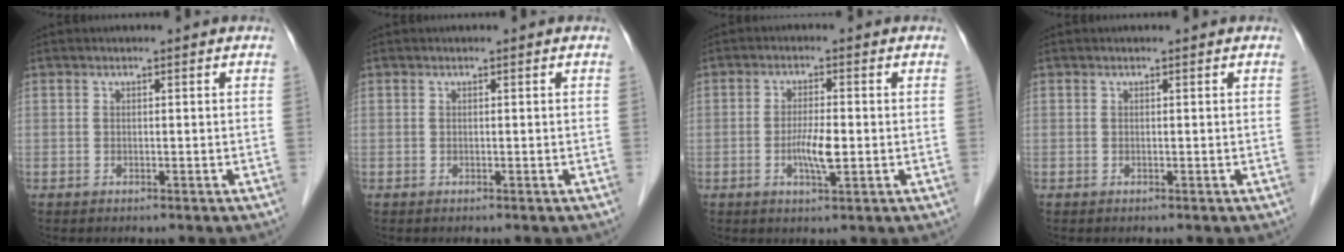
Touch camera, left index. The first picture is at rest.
{"total": 0.0}
{"total": 4.3, "force": [-0.8, 0.8, 4.1], "torque": [-0.081, -0.004, -0.015]}
{"total": 0.0}